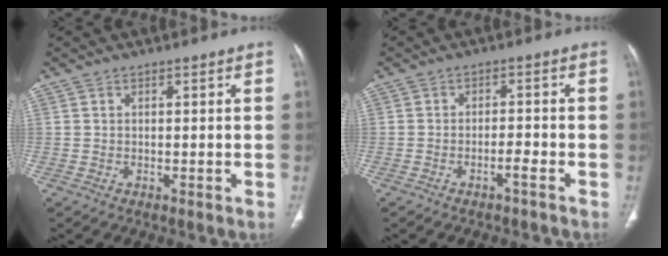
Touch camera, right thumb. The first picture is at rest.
{"total": 2.3, "force": [-1.6, 0.3, 1.7], "torque": [-0.032, 0.018, -0.027]}